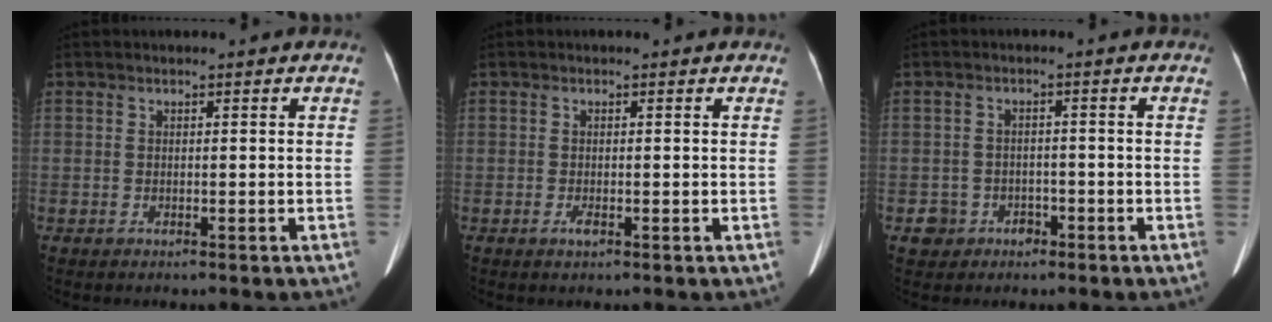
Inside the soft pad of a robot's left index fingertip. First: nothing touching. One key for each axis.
{"total": 0.9, "fx": -0.4, "fy": 0.2, "fz": 0.8, "tx": -0.010, "ty": -0.008, "tz": -0.008}
{"total": 3.5, "fx": -2.0, "fy": 2.8, "fz": 0.1, "tx": 0.004, "ty": 0.005, "tz": -0.026}